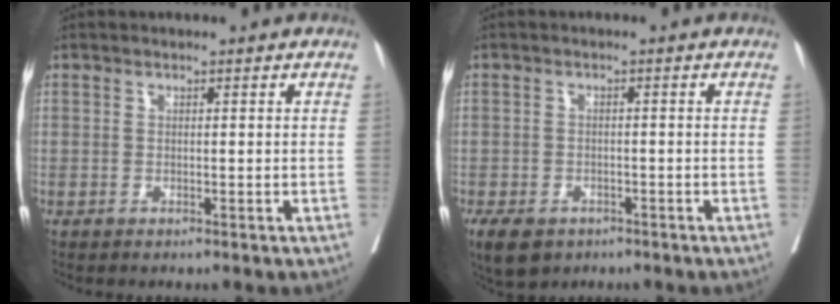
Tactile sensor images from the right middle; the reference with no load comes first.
{"total": 8.6, "force": [-5.6, 5.2, 4.0], "torque": [-0.091, -0.012, -0.080]}